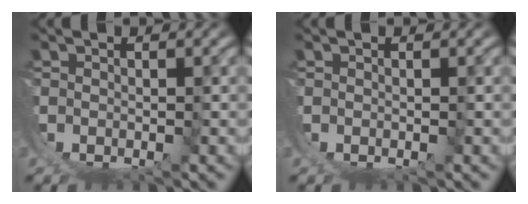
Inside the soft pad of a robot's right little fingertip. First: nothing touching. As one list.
[{"total": 0.0}]